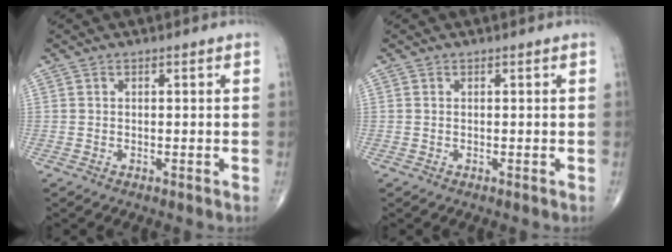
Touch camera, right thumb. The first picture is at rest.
{"total": 0.0}